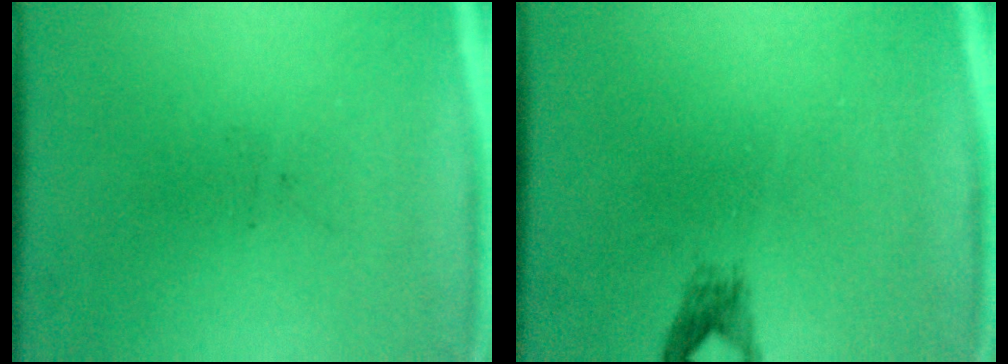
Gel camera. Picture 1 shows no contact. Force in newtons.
{"total": 1.5}